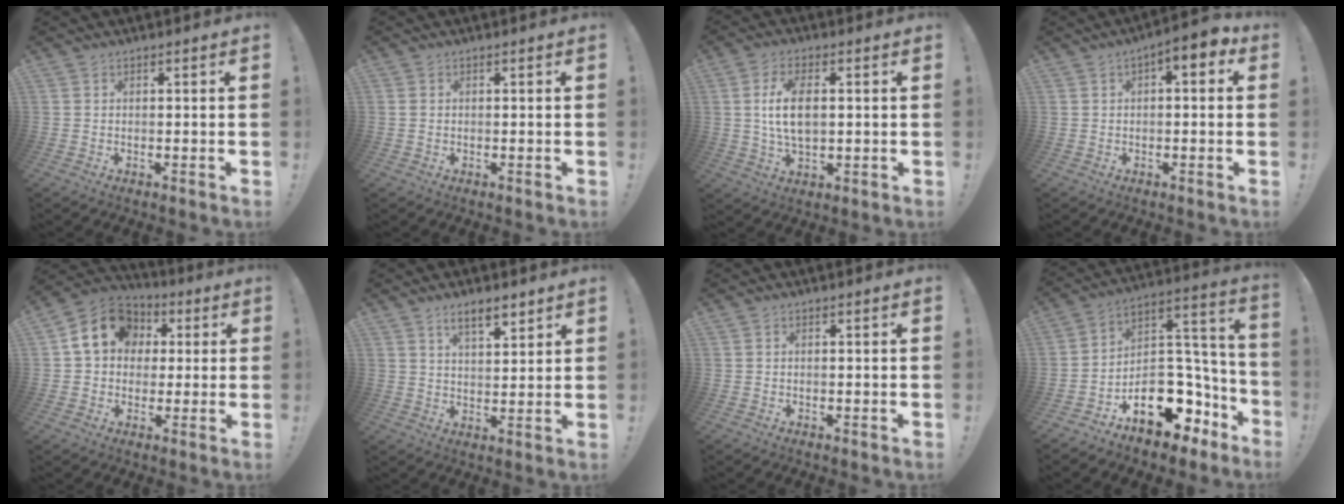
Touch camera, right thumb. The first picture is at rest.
{"total": 0.7, "force": [0.1, 0.7, 0.3], "torque": [-0.008, 0.004, 0.002]}
{"total": 9.9, "force": [1.0, 5.4, 8.2], "torque": [-0.152, -0.001, 0.018]}
{"total": 4.7, "force": [1.0, 2.1, 4.0], "torque": [-0.051, -0.006, 0.013]}
{"total": 13.8, "force": [3.5, 11.4, 7.0], "torque": [-0.086, -0.001, 0.070]}
{"total": 7.1, "force": [5.1, 2.4, 4.4], "torque": [-0.056, -0.029, 0.086]}
{"total": 0.0}
{"total": 17.4, "force": [-8.4, 11.7, 9.8], "torque": [-0.107, 0.044, -0.118]}